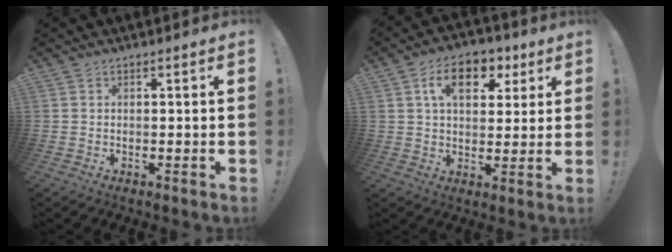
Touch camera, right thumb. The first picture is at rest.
{"total": 11.7, "force": [4.9, 7.3, 7.7], "torque": [-0.116, -0.006, 0.087]}